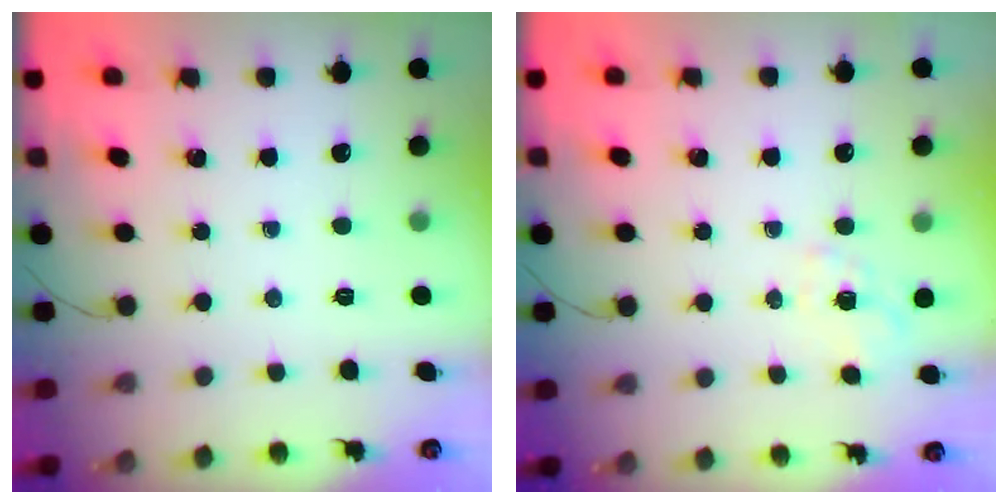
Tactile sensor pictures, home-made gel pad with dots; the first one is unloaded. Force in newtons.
{"total": 2.1, "press": 1.7, "slide": 1.1}